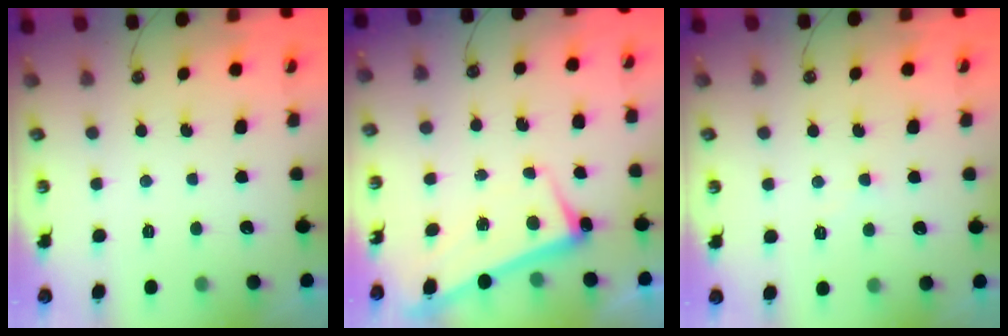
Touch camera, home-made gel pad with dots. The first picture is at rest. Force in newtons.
{"total": 2.4, "press": 2.3, "slide": 0.9}
{"total": 1.7, "press": 1.6, "slide": 0.1}